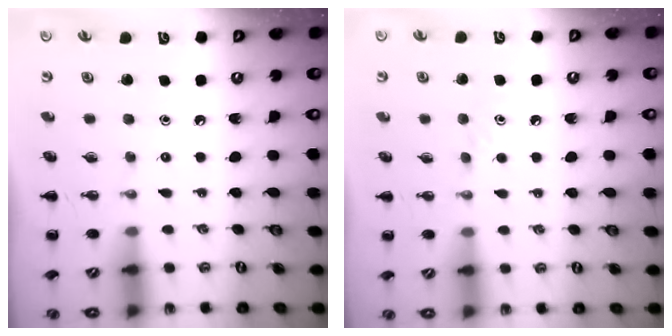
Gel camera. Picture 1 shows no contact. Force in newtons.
{"total": 3.4, "press": 3.2, "slide": 1.3}